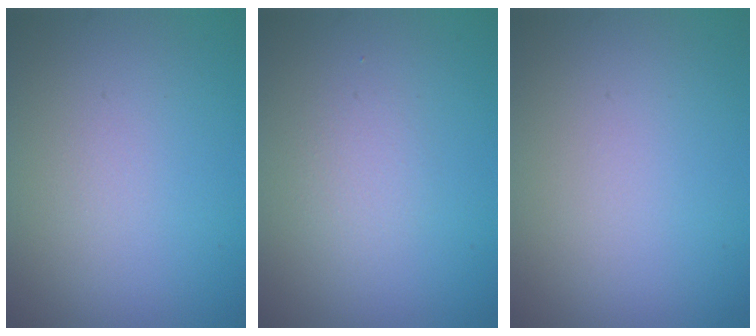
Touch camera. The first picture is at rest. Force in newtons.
{"total": 1.2, "press": 1.2, "slide": 0.0}
{"total": 0.0}